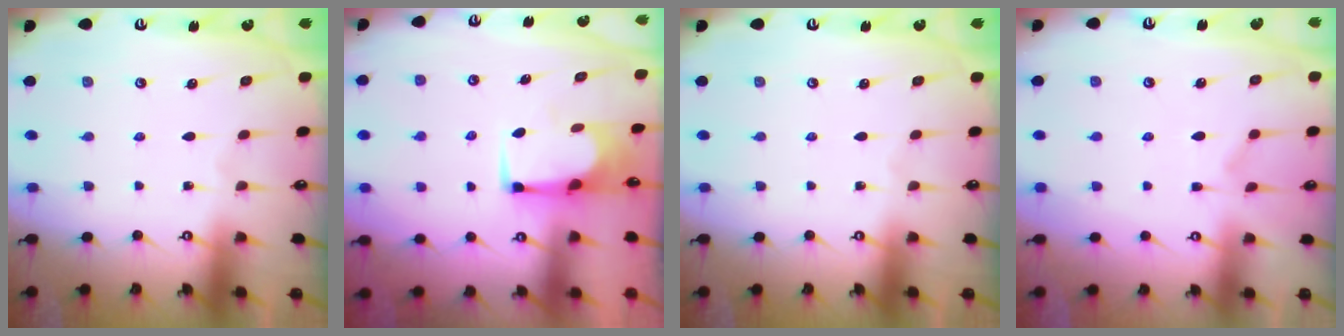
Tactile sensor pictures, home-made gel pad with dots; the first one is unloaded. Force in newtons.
{"total": 1.8, "press": 1.7, "slide": 0.3}
{"total": 0.0}
{"total": 1.7, "press": 1.2, "slide": 1.1}